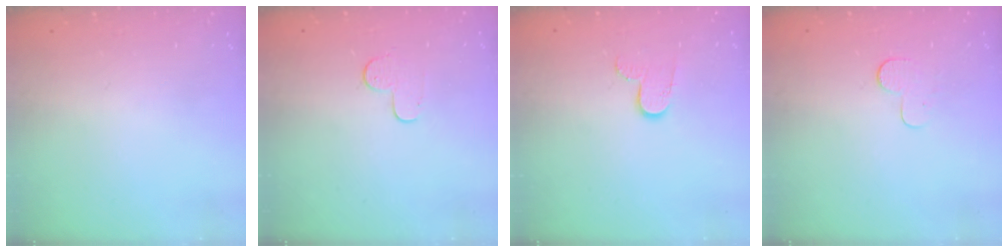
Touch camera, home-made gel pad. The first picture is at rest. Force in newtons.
{"total": 4.5, "press": 4.5, "slide": 0.5}
{"total": 6.7, "press": 6.7, "slide": 0.5}
{"total": 6.0, "press": 6.0, "slide": 0.5}